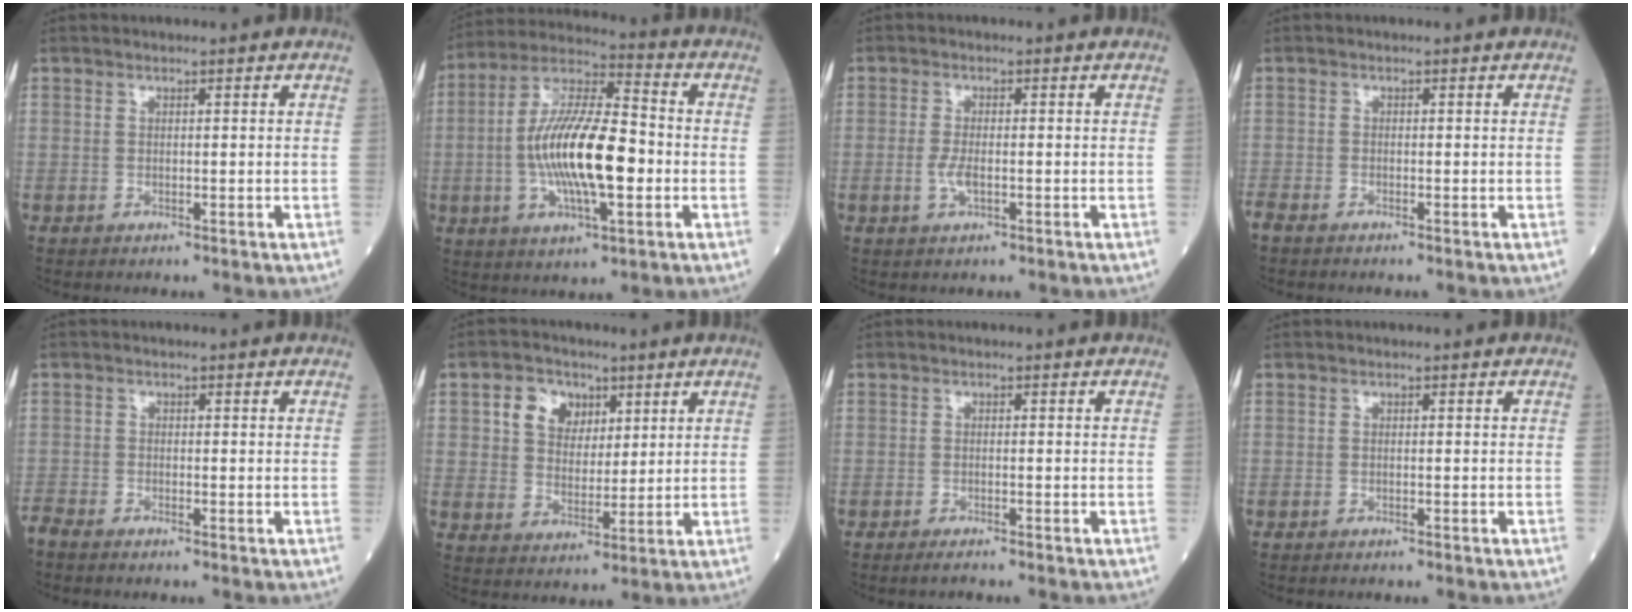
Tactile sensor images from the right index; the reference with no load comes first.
{"total": 16.1, "force": [-2.1, 4.2, 15.4], "torque": [-0.303, 0.007, -0.035]}
{"total": 2.4, "force": [-0.6, 0.6, 2.3], "torque": [-0.056, -0.002, -0.011]}
{"total": 2.5, "force": [-2.2, 0.2, 1.1], "torque": [-0.023, -0.004, -0.037]}
{"total": 3.0, "force": [-2.8, 0.0, 1.1], "torque": [-0.023, -0.007, -0.050]}
{"total": 6.7, "force": [2.9, 5.0, 3.4], "torque": [-0.064, 0.021, 0.058]}
{"total": 2.8, "force": [-2.4, -0.1, 1.4], "torque": [-0.021, -0.003, -0.030]}
{"total": 1.9, "force": [-1.7, 0.0, 0.9], "torque": [-0.013, 0.000, -0.019]}